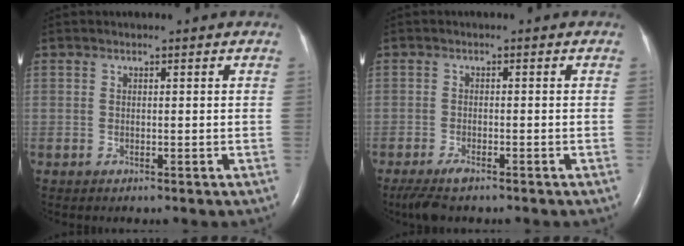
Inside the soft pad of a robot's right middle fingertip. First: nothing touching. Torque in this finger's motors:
{"motor_torque": [0.64, -0.32, 0.02, 0.01]}